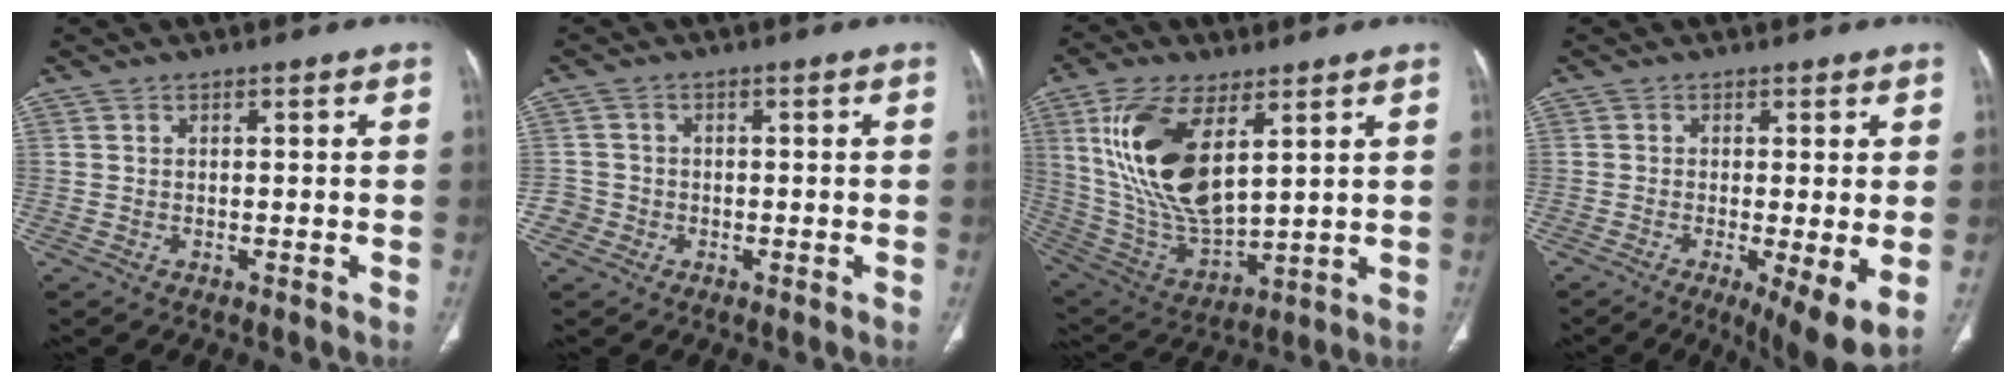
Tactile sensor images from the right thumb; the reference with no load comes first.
{"total": 2.7, "force": [-1.1, 2.4, -0.2], "torque": [0.016, 0.013, -0.028]}
{"total": 19.3, "force": [6.8, 8.9, 15.7], "torque": [-0.300, -0.026, 0.143]}
{"total": 8.4, "force": [-1.9, 2.1, 7.9], "torque": [-0.128, -0.026, -0.029]}